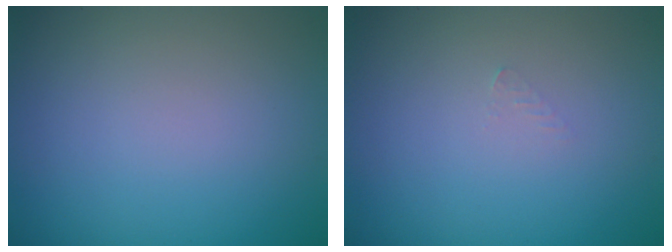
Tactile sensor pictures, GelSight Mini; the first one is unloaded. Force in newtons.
{"total": 0.7, "press": 0.7, "slide": 0.1}